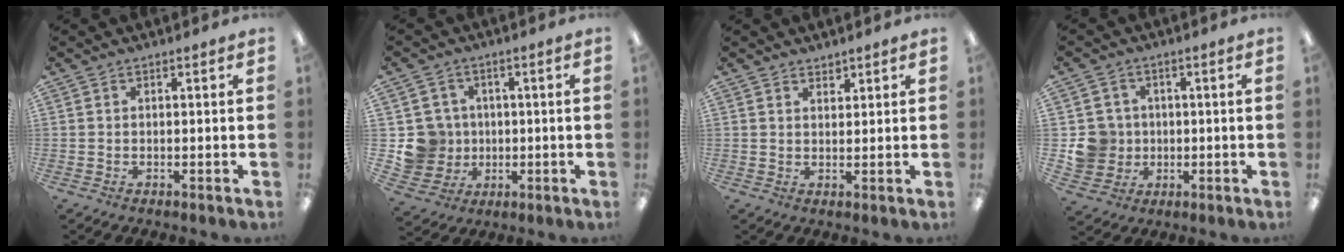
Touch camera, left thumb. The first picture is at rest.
{"total": 9.4, "force": [0.1, 9.3, 1.8], "torque": [-0.055, 0.009, 0.013]}
{"total": 2.0, "force": [1.9, 0.6, -0.1], "torque": [0.009, -0.011, 0.035]}
{"total": 8.4, "force": [0.1, 8.2, 1.9], "torque": [-0.059, 0.012, 0.009]}